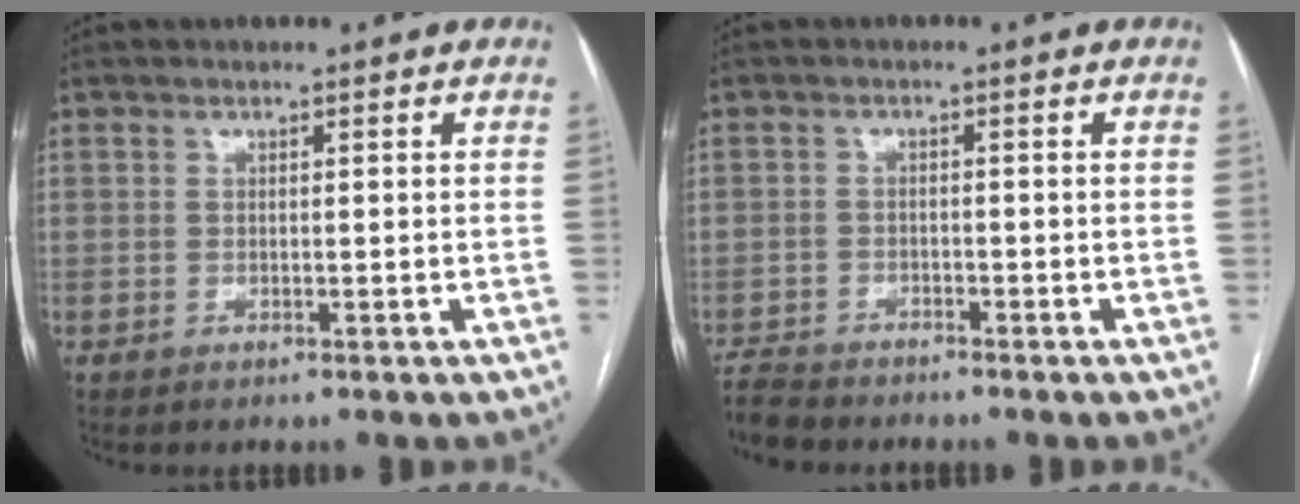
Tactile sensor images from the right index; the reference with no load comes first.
{"total": 4.1, "force": [-4.0, 0.8, 0.4], "torque": [-0.005, -0.014, -0.076]}